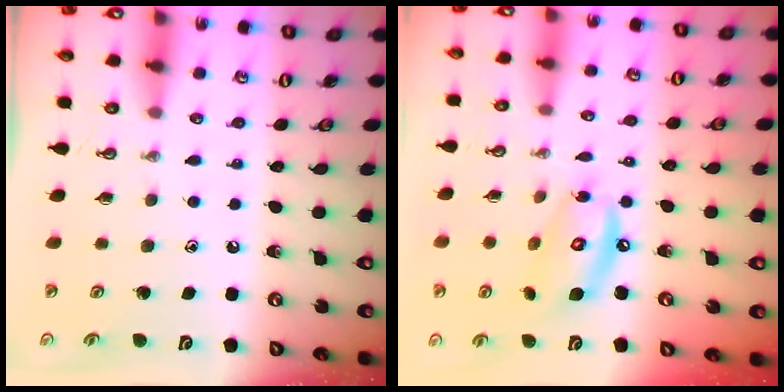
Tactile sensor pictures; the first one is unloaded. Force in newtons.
{"total": 11.7, "press": 11.6, "slide": 0.9}